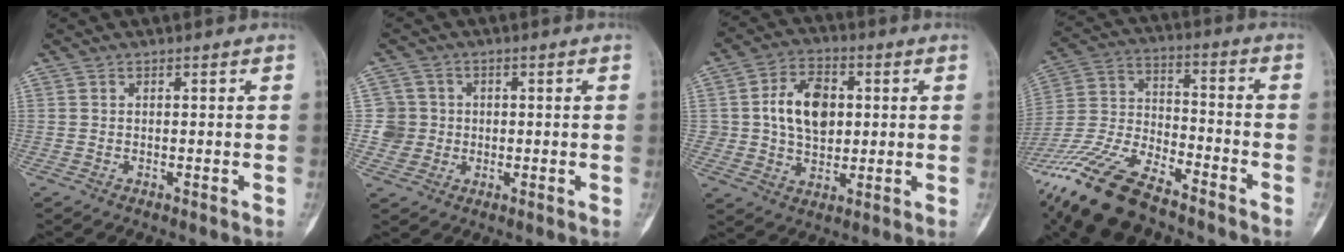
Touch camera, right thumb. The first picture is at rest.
{"total": 5.2, "force": [0.0, 5.2, 0.2], "torque": [0.033, 0.011, -0.005]}
{"total": 11.8, "force": [1.7, 8.4, 8.1], "torque": [-0.102, 0.004, 0.031]}
{"total": 19.6, "force": [-14.4, 6.7, 11.4], "torque": [-0.254, 0.036, -0.275]}